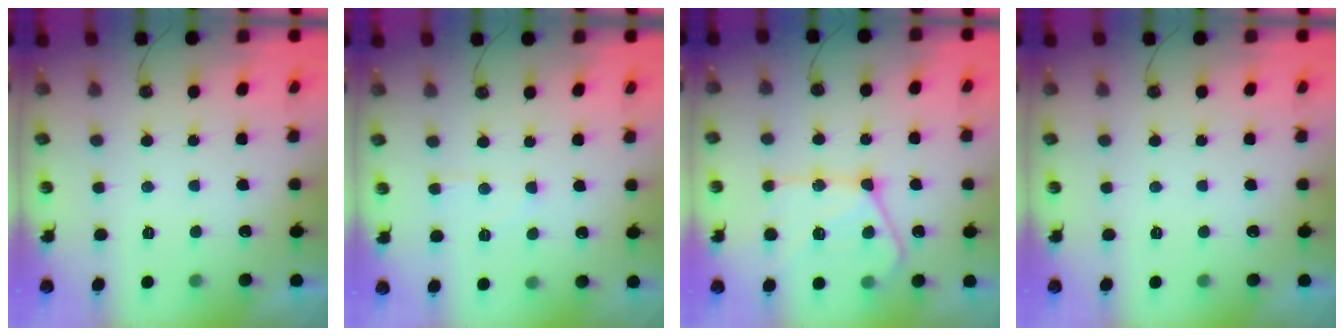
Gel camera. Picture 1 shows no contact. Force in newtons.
{"total": 5.9, "press": 5.9, "slide": 0.6}
{"total": 19.4, "press": 19.4, "slide": 1.6}
{"total": 0.0}